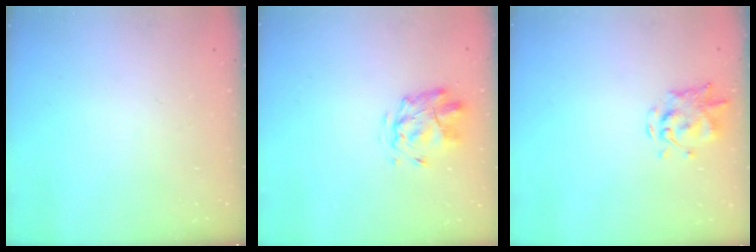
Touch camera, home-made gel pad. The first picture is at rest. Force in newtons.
{"total": 2.8, "press": 2.4, "slide": 1.3}
{"total": 1.8, "press": 1.8, "slide": 0.4}